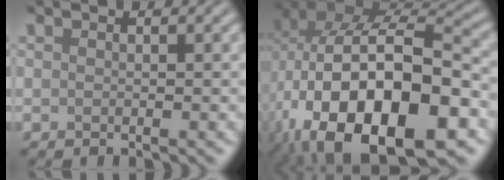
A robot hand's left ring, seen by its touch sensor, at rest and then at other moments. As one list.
[{"total": 18.8, "force": [-6.0, 10.8, 14.1], "torque": [-0.252, -0.018, -0.078]}]